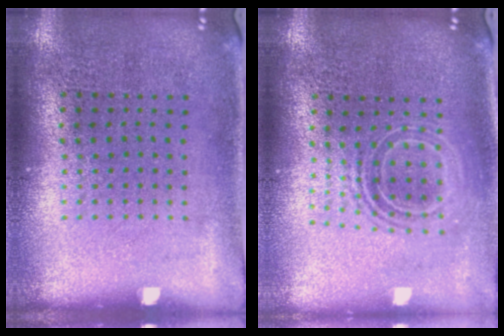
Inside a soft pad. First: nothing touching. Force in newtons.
{"total": 1.6, "press": 1.3, "slide": 1.0}